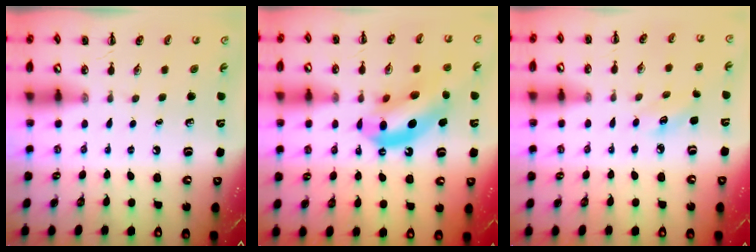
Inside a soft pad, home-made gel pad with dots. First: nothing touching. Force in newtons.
{"total": 13.3, "press": 12.9, "slide": 3.4}
{"total": 3.2, "press": 3.2, "slide": 0.7}